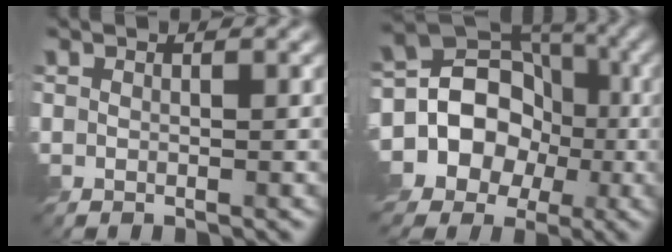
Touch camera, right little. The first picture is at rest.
{"total": 13.3, "force": [-3.7, 11.7, 5.2], "torque": [-0.101, 0.015, -0.081]}